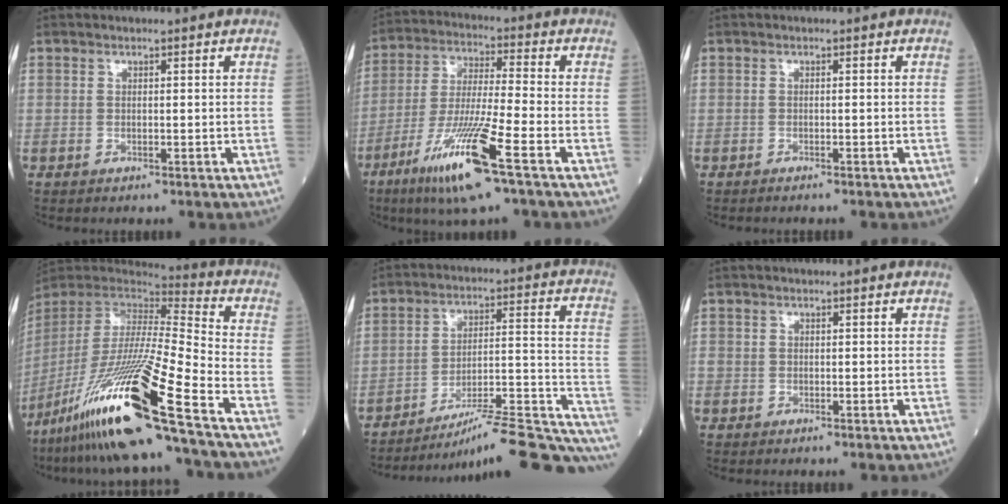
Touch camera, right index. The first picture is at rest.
{"total": 13.9, "force": [-7.3, -0.2, 11.8], "torque": [-0.239, -0.031, -0.137]}
{"total": 2.2, "force": [-2.0, 0.0, 1.0], "torque": [-0.015, -0.002, -0.023]}
{"total": 25.8, "force": [-16.3, -0.9, 20.0], "torque": [-0.402, -0.056, -0.306]}
{"total": 20.8, "force": [-17.7, 1.2, 10.9], "torque": [-0.085, 0.028, -0.254]}
{"total": 1.2, "force": [-0.4, 1.0, 0.4], "torque": [-0.008, 0.007, -0.009]}